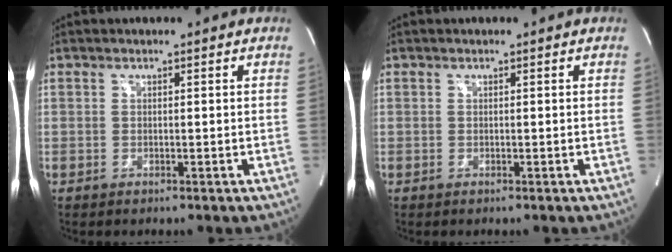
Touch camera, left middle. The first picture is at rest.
{"total": 0.0}